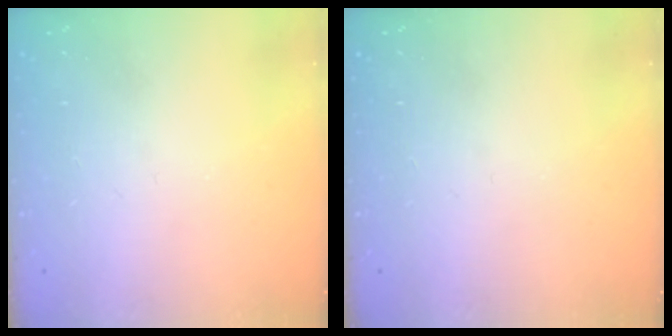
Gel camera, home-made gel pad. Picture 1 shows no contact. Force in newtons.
{"total": 0.0}